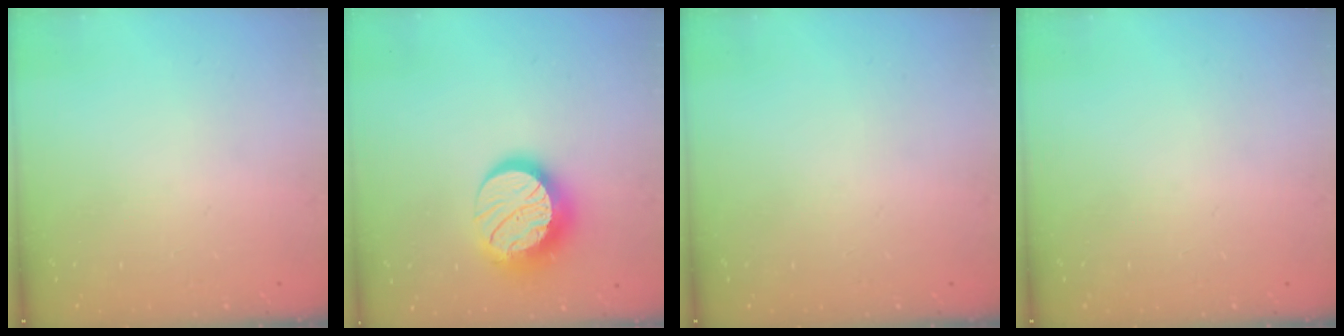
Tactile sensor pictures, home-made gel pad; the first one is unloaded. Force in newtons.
{"total": 14.8, "press": 14.7, "slide": 1.1}
{"total": 0.0}
{"total": 0.0}